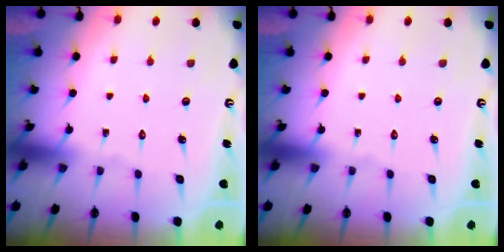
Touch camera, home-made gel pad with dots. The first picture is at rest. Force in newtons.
{"total": 0.0}